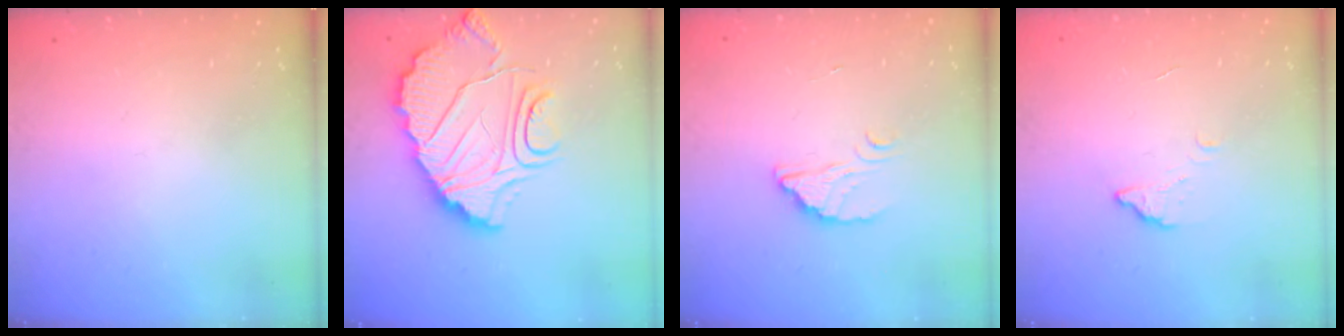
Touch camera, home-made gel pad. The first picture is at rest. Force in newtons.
{"total": 14.3, "press": 14.2, "slide": 1.1}
{"total": 2.3, "press": 2.3, "slide": 0.2}
{"total": 2.7, "press": 2.7, "slide": 0.2}